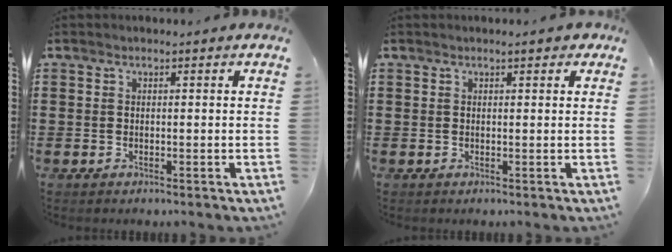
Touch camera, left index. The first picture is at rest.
{"total": 1.4, "force": [0.8, 0.3, 1.0], "torque": [-0.013, 0.000, 0.012]}